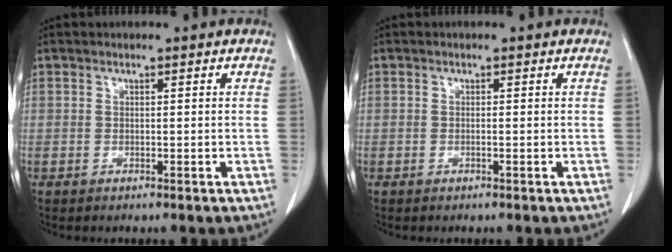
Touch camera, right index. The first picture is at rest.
{"total": 0.0}